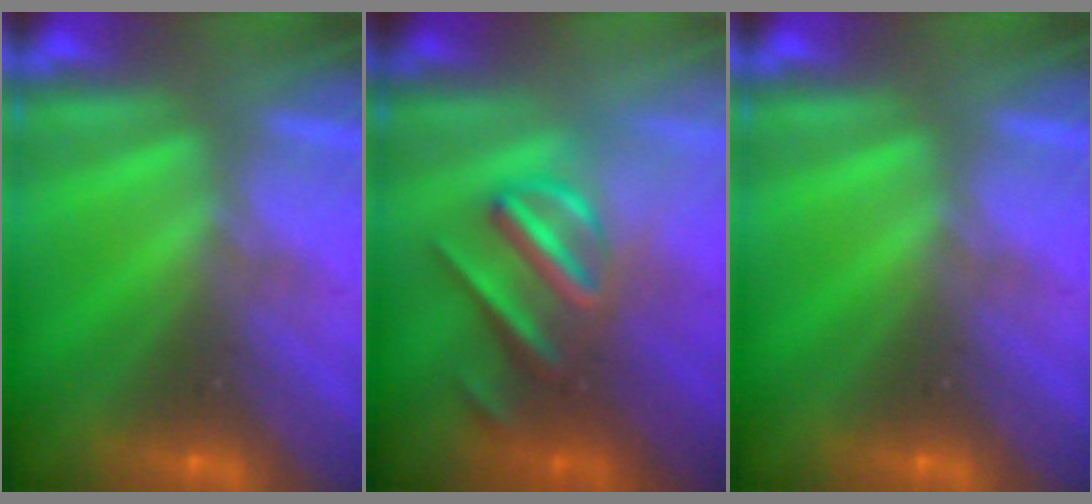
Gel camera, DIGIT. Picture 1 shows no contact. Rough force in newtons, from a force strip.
{"total": 3.0}
{"total": 0.0}